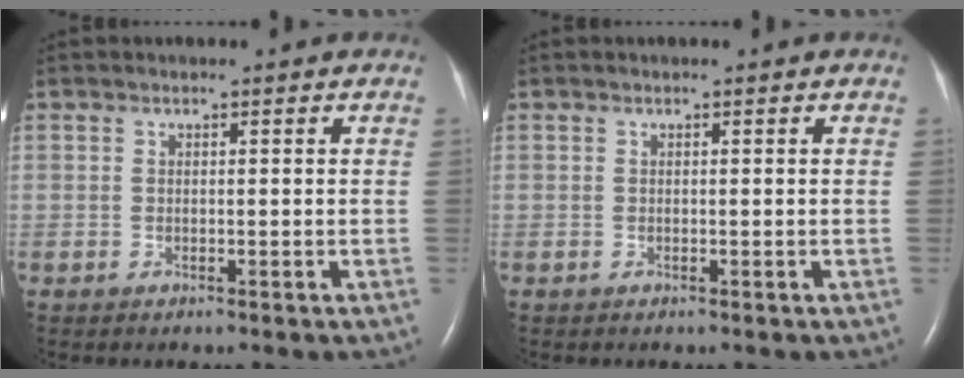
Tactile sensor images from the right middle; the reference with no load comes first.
{"total": 0.0}